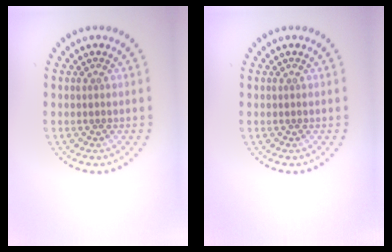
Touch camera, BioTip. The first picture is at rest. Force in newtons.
{"total": 0.0}